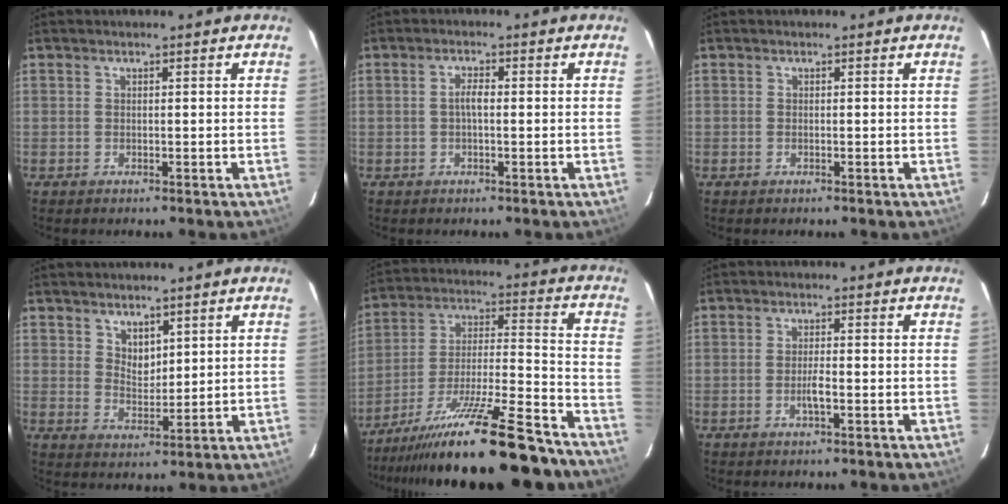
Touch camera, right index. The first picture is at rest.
{"total": 2.1, "force": [-0.1, 0.6, 2.0], "torque": [-0.040, 0.006, -0.003]}
{"total": 0.0}
{"total": 4.1, "force": [2.7, 2.5, 1.8], "torque": [-0.022, 0.000, 0.051]}
{"total": 26.6, "force": [-21.5, 3.7, 15.3], "torque": [-0.268, -0.048, -0.324]}
{"total": 2.3, "force": [-0.9, 0.3, 2.1], "torque": [-0.040, 0.000, -0.018]}